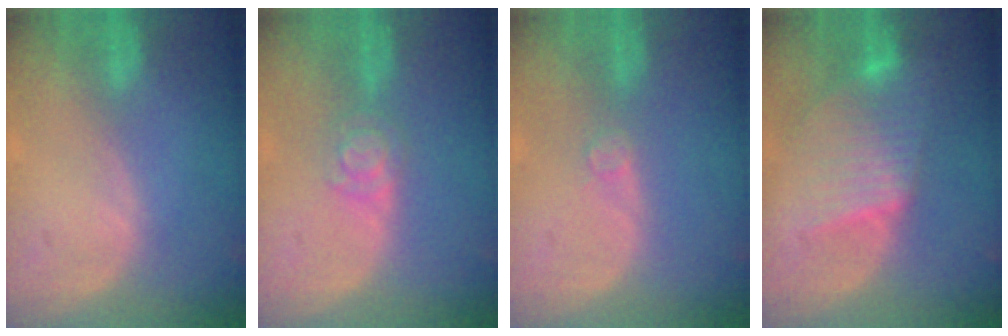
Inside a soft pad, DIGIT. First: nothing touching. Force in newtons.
{"total": 3.9, "press": 3.7, "slide": 1.3}
{"total": 1.5, "press": 1.5, "slide": 0.2}
{"total": 7.6, "press": 7.6, "slide": 0.2}